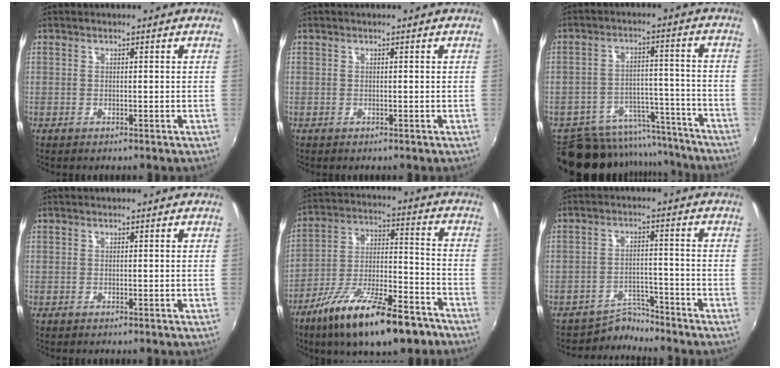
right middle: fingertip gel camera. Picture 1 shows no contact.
{"total": 0.0}
{"total": 16.8, "force": [-14.5, 7.3, 4.2], "torque": [-0.092, 0.038, -0.186]}
{"total": 0.0}
{"total": 19.9, "force": [-13.4, 5.8, 13.5], "torque": [-0.243, -0.027, -0.215]}
{"total": 4.4, "force": [-4.2, 0.7, -1.1], "torque": [0.015, 0.014, -0.069]}